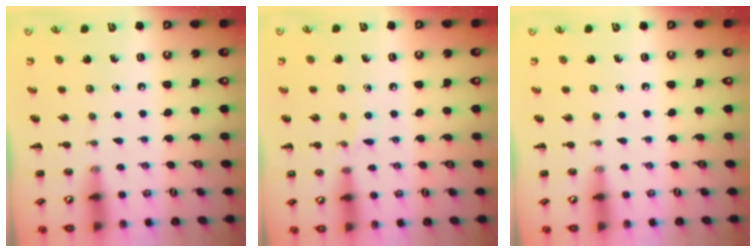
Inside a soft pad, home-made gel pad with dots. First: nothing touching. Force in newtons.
{"total": 3.6, "press": 3.4, "slide": 1.1}
{"total": 0.0}